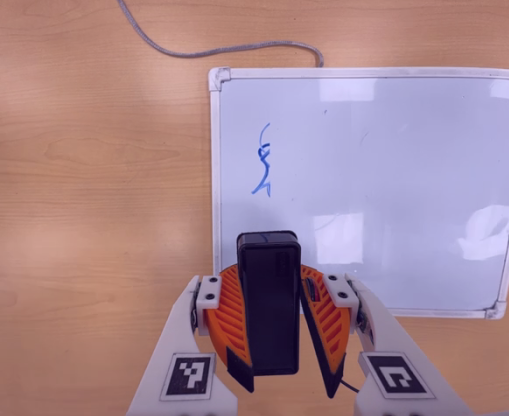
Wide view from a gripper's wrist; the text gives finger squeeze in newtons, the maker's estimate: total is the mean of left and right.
{"total": 9.7, "left": 9.7, "right": 9.7}